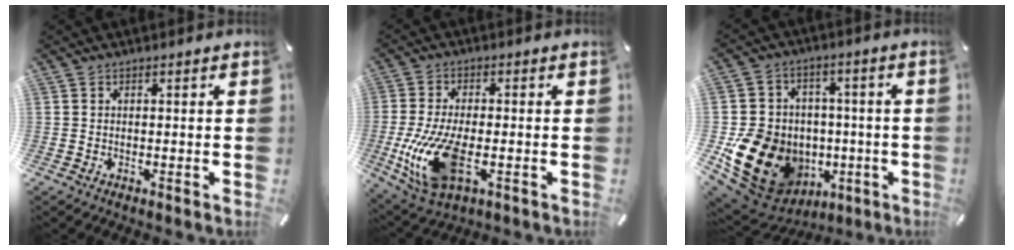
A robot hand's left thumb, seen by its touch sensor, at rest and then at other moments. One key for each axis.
{"total": 14.7, "fx": -3.1, "fy": 7.3, "fz": 12.4, "tx": -0.269, "ty": -0.015, "tz": -0.048}
{"total": 18.6, "fx": -4.6, "fy": 15.5, "fz": 9.3, "tx": -0.163, "ty": 0.015, "tz": -0.051}